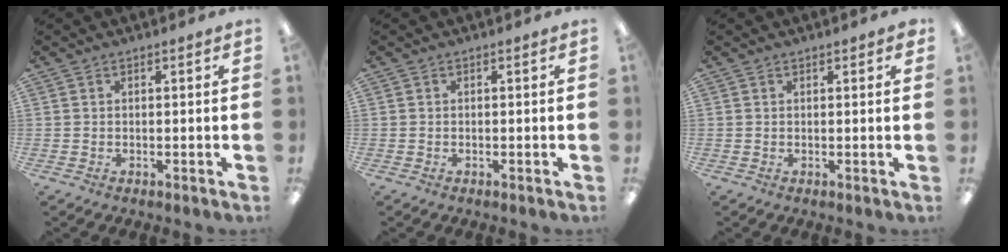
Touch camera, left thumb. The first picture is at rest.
{"total": 0.0}
{"total": 1.0, "force": [0.8, 0.3, 0.5], "torque": [-0.003, -0.002, 0.013]}